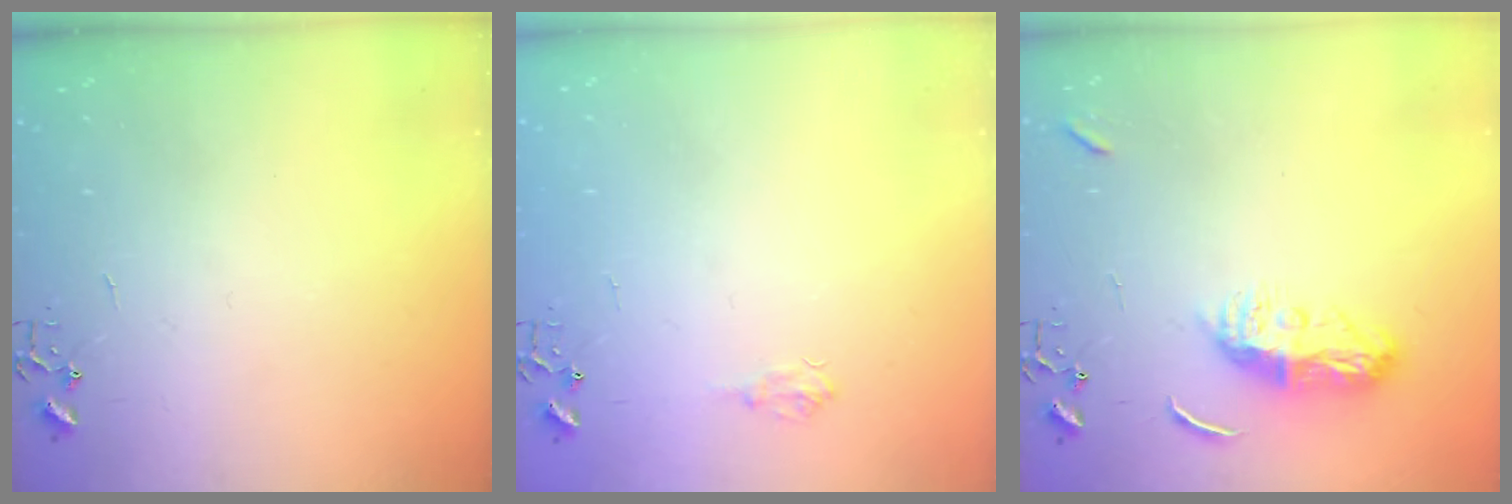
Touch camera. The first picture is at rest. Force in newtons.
{"total": 6.1, "press": 6.1, "slide": 0.8}
{"total": 9.1, "press": 9.1, "slide": 0.8}